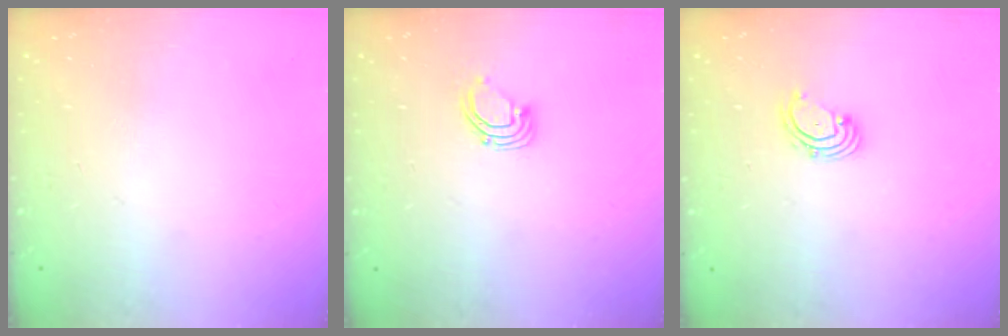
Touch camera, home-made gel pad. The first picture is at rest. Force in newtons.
{"total": 2.7, "press": 2.7, "slide": 0.2}
{"total": 2.2, "press": 2.1, "slide": 0.7}